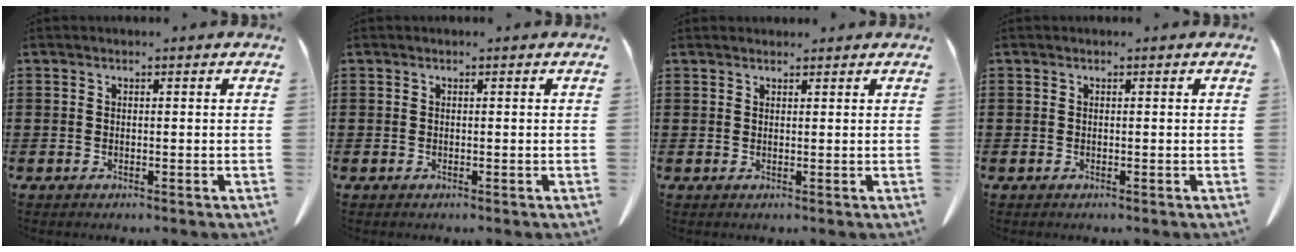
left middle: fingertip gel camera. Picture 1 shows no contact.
{"total": 0.0}
{"total": 1.0, "force": [1.0, 0.3, 0.1], "torque": [0.004, -0.004, 0.019]}
{"total": 0.0}